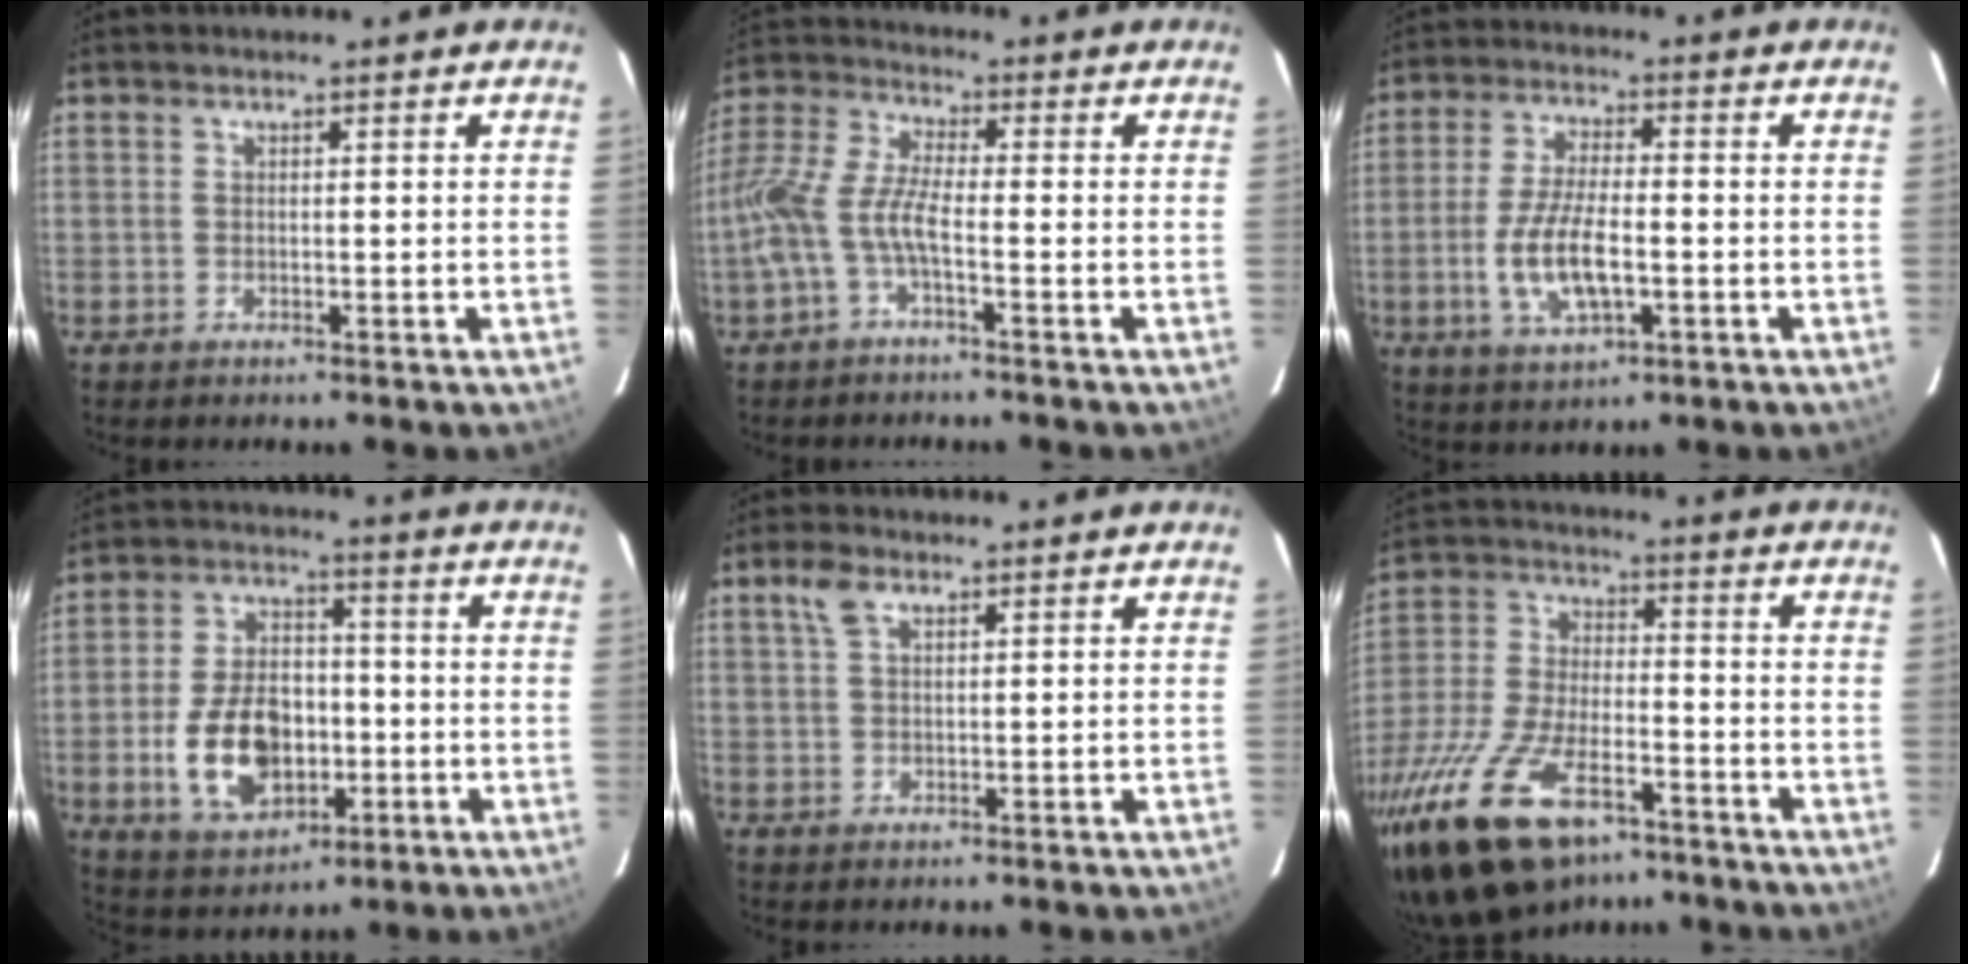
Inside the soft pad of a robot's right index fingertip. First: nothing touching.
{"total": 8.5, "force": [-3.0, 2.1, 7.7], "torque": [-0.181, 0.007, -0.063]}
{"total": 10.4, "force": [-2.5, 4.0, 9.3], "torque": [-0.189, -0.007, -0.044]}
{"total": 14.4, "force": [-3.7, 9.2, 10.5], "torque": [-0.217, 0.009, -0.047]}
{"total": 3.3, "force": [1.7, 1.7, 2.2], "torque": [-0.046, 0.010, 0.034]}
{"total": 21.8, "force": [-14.2, 9.8, 13.4], "torque": [-0.284, -0.029, -0.250]}